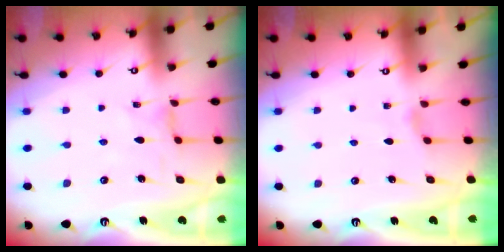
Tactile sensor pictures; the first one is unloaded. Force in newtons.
{"total": 0.8, "press": 0.7, "slide": 0.3}